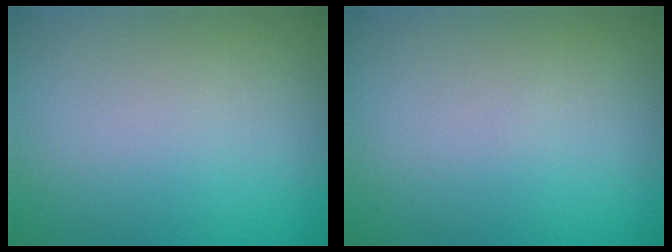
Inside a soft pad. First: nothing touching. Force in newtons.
{"total": 0.0}